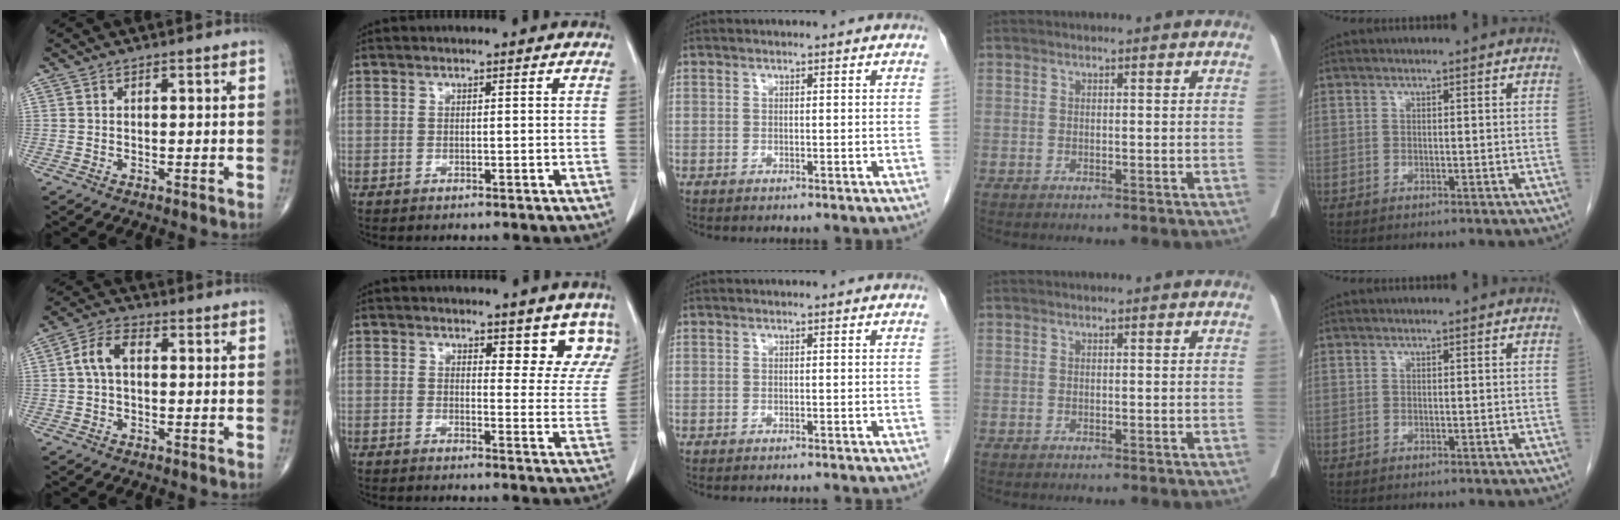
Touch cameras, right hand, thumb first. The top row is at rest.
{"thumb": {"total": 5.9, "force": [0.5, 3.5, 4.7], "torque": [-0.091, 0.019, 0.001]}, "index": {"total": 7.9, "force": [6.9, 2.9, 2.7], "torque": [0.004, -0.027, 0.057]}, "middle": {"total": 3.2, "force": [-3.1, 0.2, 0.9], "torque": [-0.010, -0.007, -0.036]}}